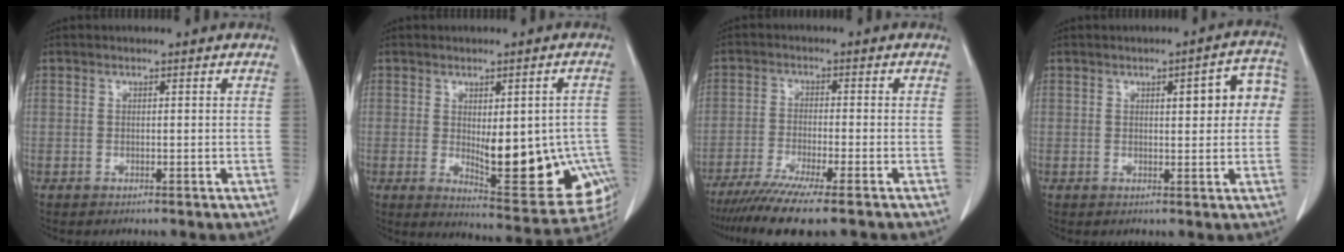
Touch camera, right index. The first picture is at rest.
{"total": 15.4, "force": [-2.7, 5.9, 13.9], "torque": [-0.135, -0.001, -0.014]}
{"total": 10.5, "force": [-8.2, -0.1, 6.6], "torque": [-0.103, -0.027, -0.131]}
{"total": 6.9, "force": [1.5, 2.1, 6.4], "torque": [-0.071, 0.020, 0.014]}